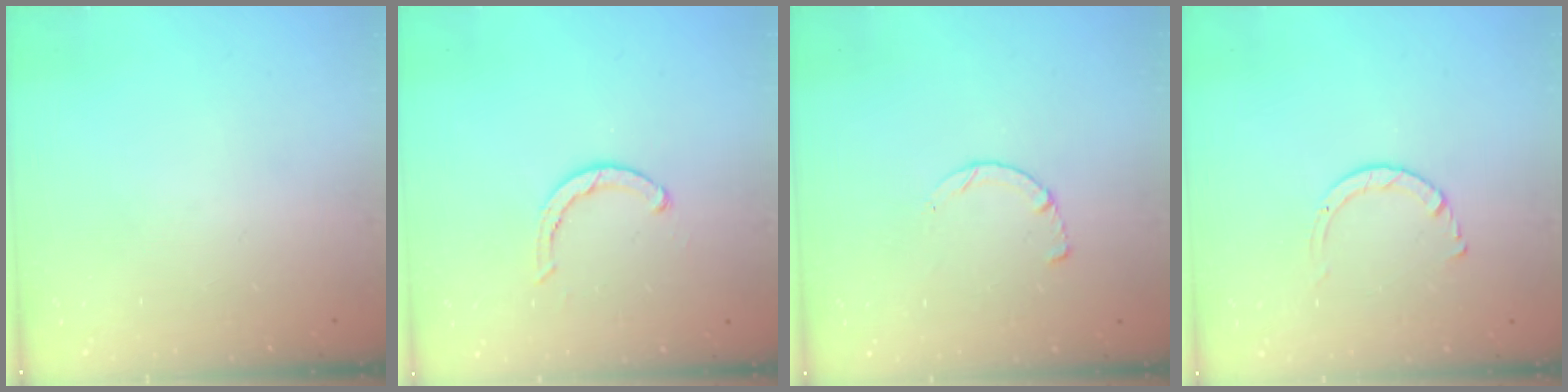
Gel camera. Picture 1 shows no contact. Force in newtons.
{"total": 3.7, "press": 3.7, "slide": 0.7}
{"total": 2.5, "press": 2.5, "slide": 0.3}
{"total": 2.9, "press": 2.9, "slide": 0.2}